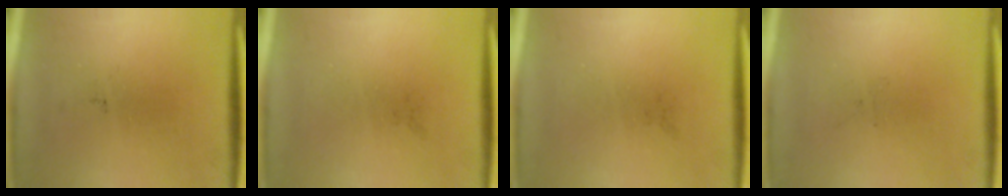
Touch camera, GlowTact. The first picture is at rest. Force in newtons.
{"total": 0.0}
{"total": 0.0}
{"total": 0.0}